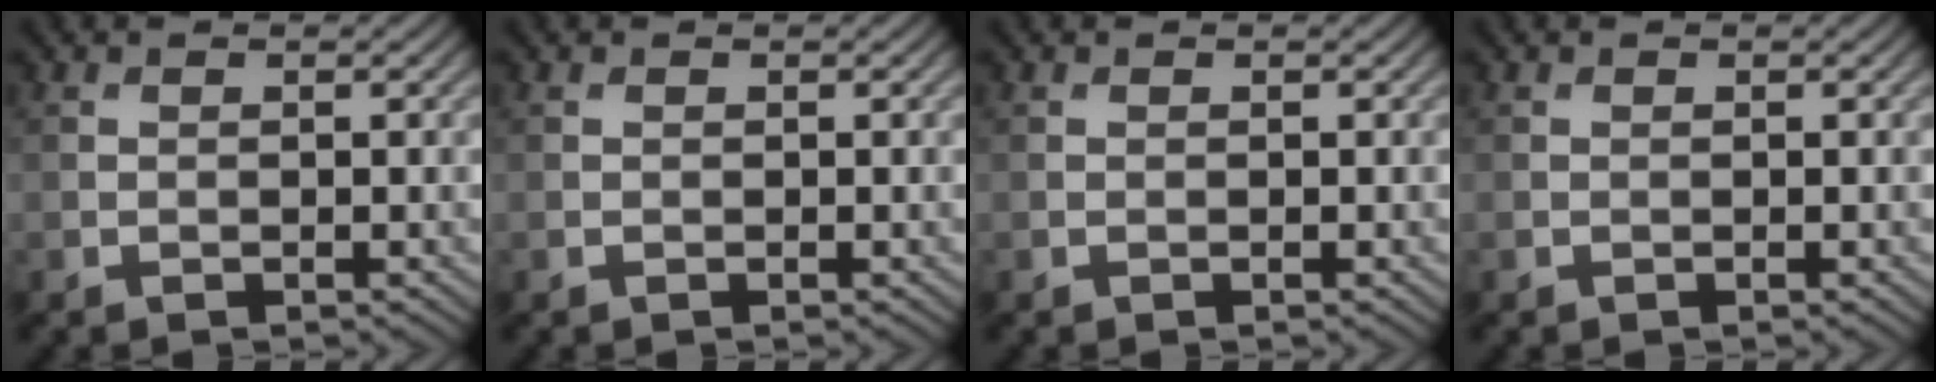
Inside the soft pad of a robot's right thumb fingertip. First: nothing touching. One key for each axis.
{"total": 0.0}
{"total": 0.0}
{"total": 0.0}